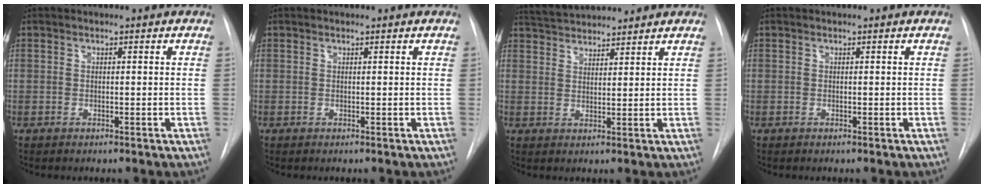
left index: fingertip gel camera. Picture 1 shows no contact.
{"total": 0.6, "force": [0.6, 0.0, 0.0], "torque": [-0.002, 0.009, 0.011]}
{"total": 7.8, "force": [7.6, 0.9, 1.8], "torque": [-0.040, 0.032, 0.125]}
{"total": 0.0}